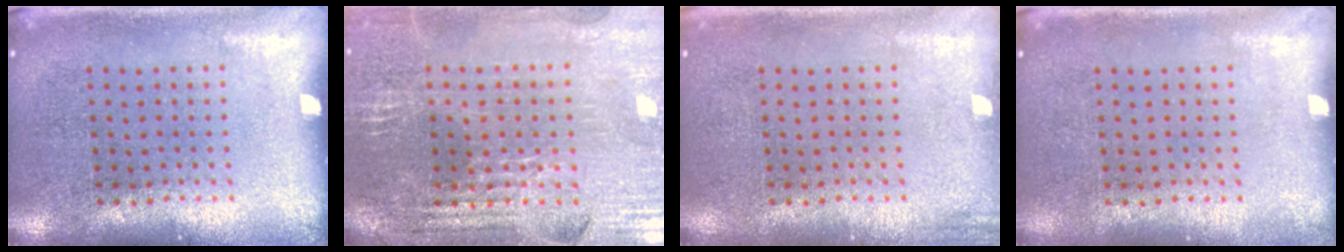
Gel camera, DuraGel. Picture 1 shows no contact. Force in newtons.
{"total": 2.9, "press": 2.9, "slide": 0.5}
{"total": 0.9, "press": 0.9, "slide": 0.1}
{"total": 0.0}